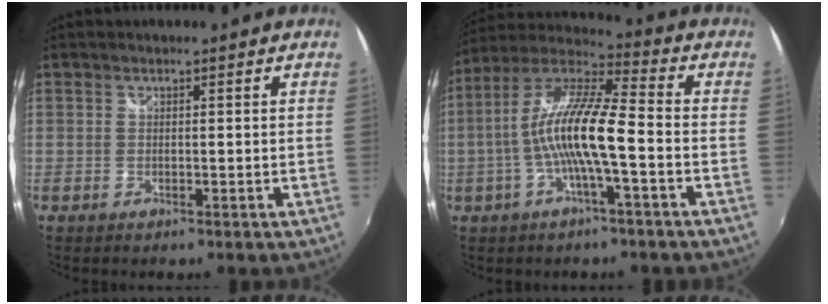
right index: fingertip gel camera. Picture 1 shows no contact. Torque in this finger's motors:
{"motor_torque": [1.53, -0.61, 1.05, 0.21]}